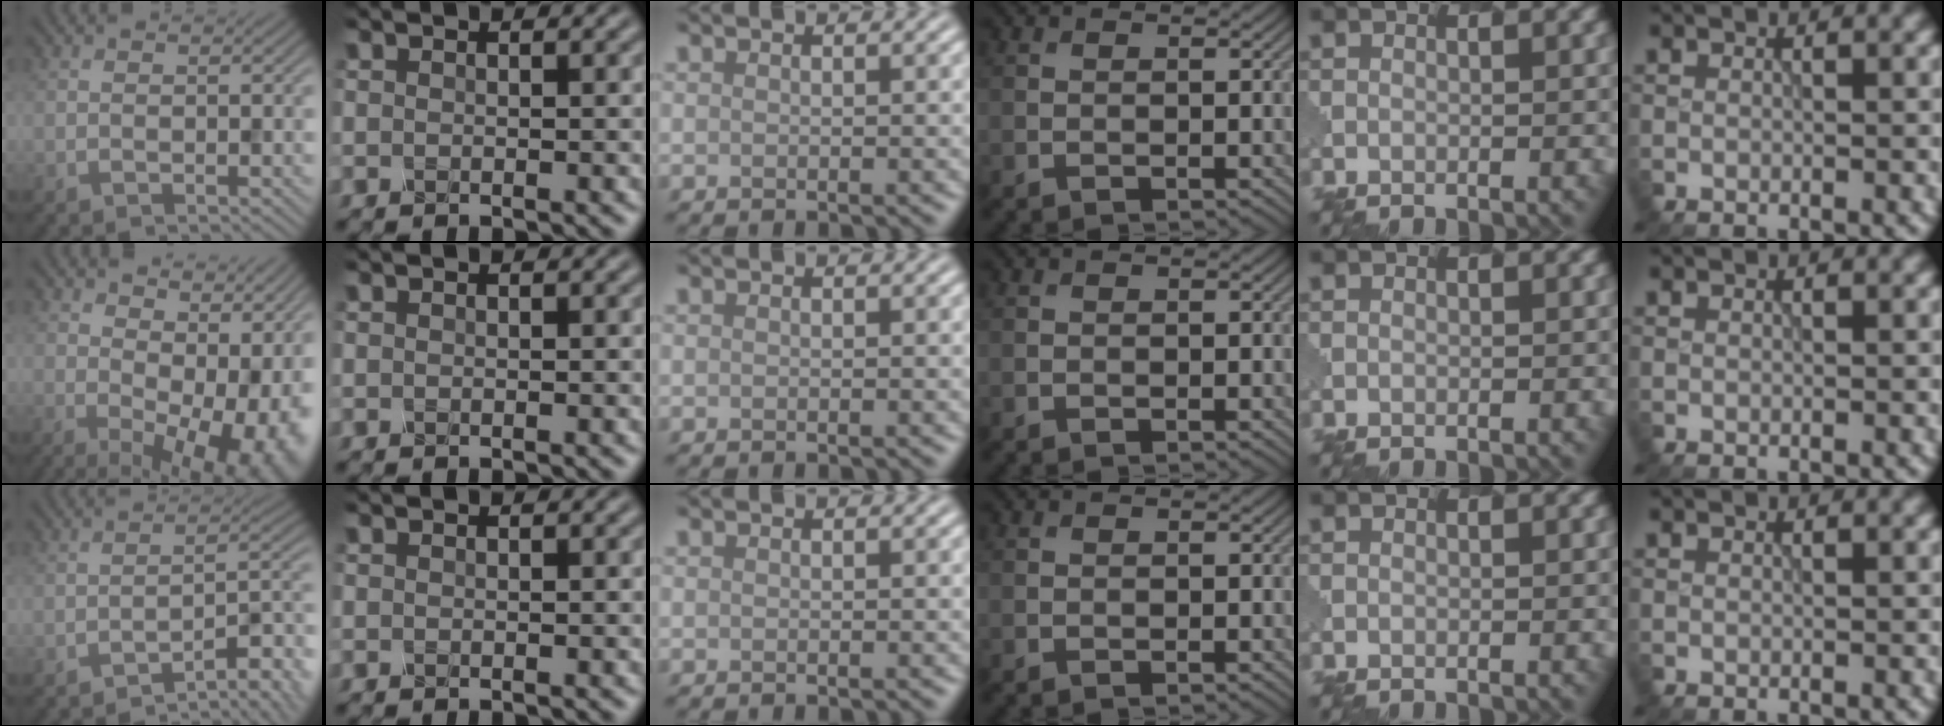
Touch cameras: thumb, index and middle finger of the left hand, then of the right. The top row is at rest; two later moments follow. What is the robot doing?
{"motion": "dispense", "object": "dispenser bottle"}